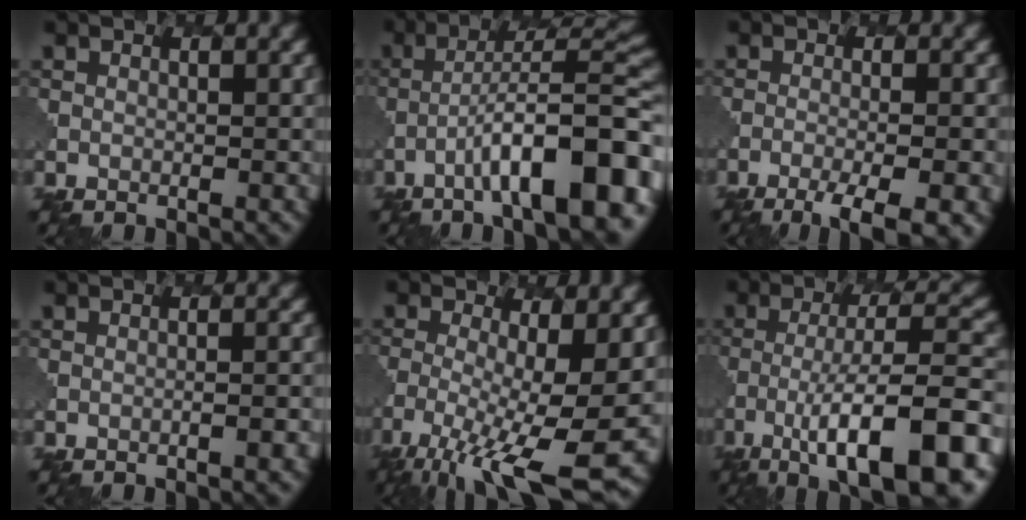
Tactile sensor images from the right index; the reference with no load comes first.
{"total": 11.7, "force": [-5.1, 2.7, 10.2], "torque": [-0.150, 0.016, -0.070]}
{"total": 6.1, "force": [-3.6, 1.4, 4.7], "torque": [-0.071, -0.007, -0.053]}
{"total": 2.3, "force": [-0.9, 0.9, 2.0], "torque": [-0.006, 0.018, -0.018]}
{"total": 11.7, "force": [-5.2, 3.2, 9.9], "torque": [-0.183, -0.024, -0.084]}
{"total": 12.5, "force": [-6.3, 3.0, 10.4], "torque": [-0.168, 0.005, -0.096]}